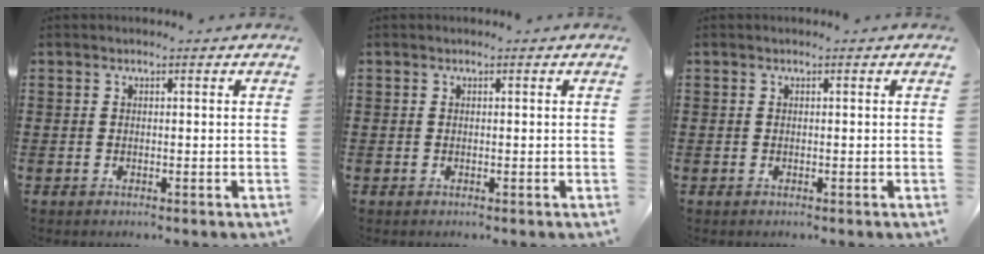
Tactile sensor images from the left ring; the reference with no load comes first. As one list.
[{"total": 0.0}, {"total": 0.0}]